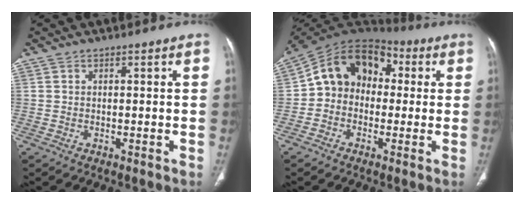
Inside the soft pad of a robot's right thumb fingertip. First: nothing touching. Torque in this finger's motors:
{"motor_torque": [1.95, 1.85, 0.91, -0.95, 0.13]}